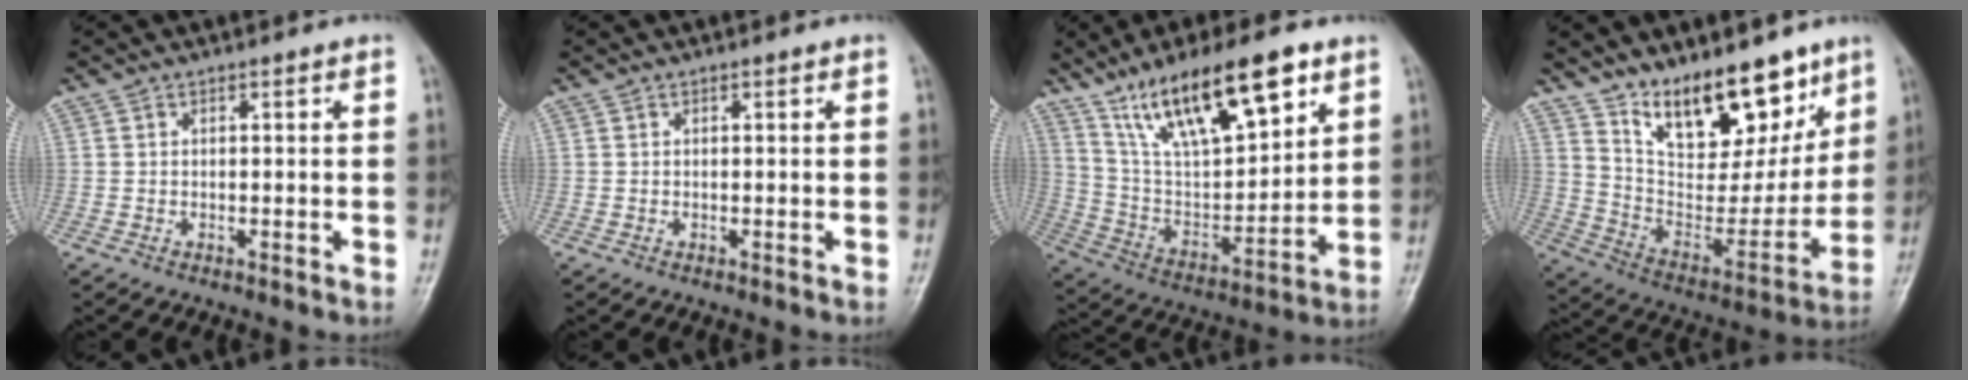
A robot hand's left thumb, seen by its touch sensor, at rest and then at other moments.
{"total": 0.0}
{"total": 21.1, "force": [12.7, 7.1, 15.3], "torque": [-0.235, -0.035, 0.240]}
{"total": 19.1, "force": [12.9, 8.7, 11.1], "torque": [-0.113, -0.082, 0.227]}